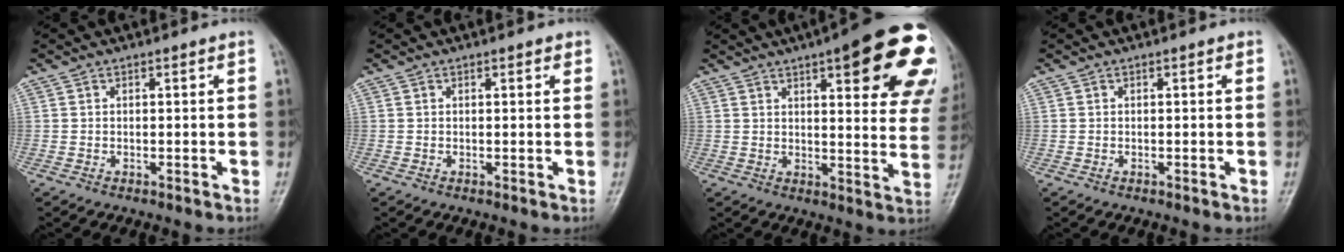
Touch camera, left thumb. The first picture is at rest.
{"total": 0.9, "force": [0.5, 0.4, 0.6], "torque": [-0.007, -0.001, 0.005]}
{"total": 24.9, "force": [11.9, 7.2, 20.7], "torque": [-0.201, -0.018, 0.142]}
{"total": 0.0}